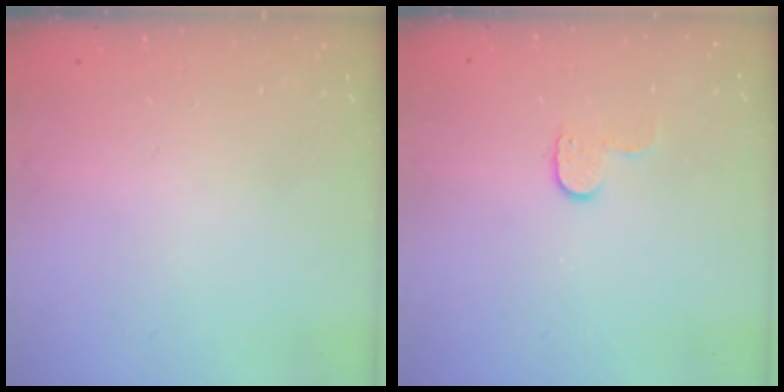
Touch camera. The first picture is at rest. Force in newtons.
{"total": 5.4, "press": 5.4, "slide": 0.5}